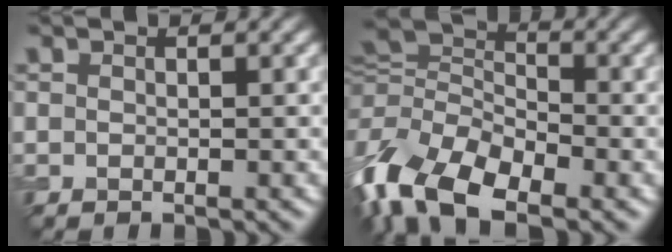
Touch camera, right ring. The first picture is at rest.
{"total": 11.8, "force": [-5.2, 6.8, 8.1], "torque": [-0.187, -0.013, -0.113]}